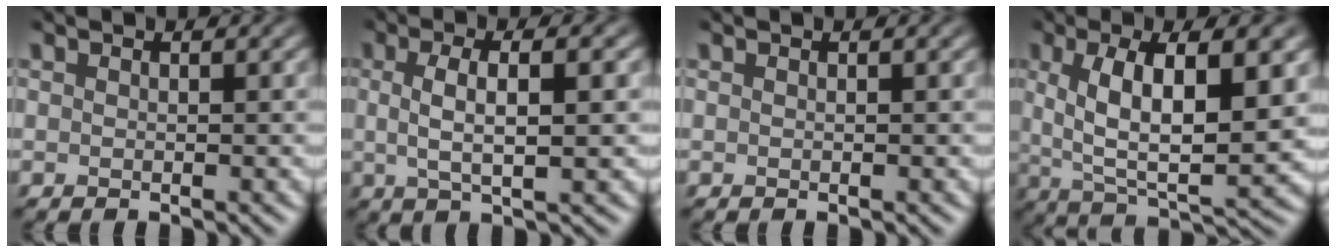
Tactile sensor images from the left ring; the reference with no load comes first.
{"total": 4.1, "force": [-1.0, 0.8, 3.9], "torque": [-0.079, -0.003, -0.007]}
{"total": 0.0}
{"total": 9.1, "force": [1.1, 3.3, 8.4], "torque": [-0.154, -0.019, 0.030]}